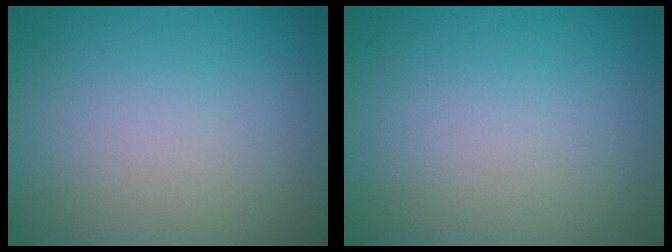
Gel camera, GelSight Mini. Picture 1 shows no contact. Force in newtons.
{"total": 0.0}